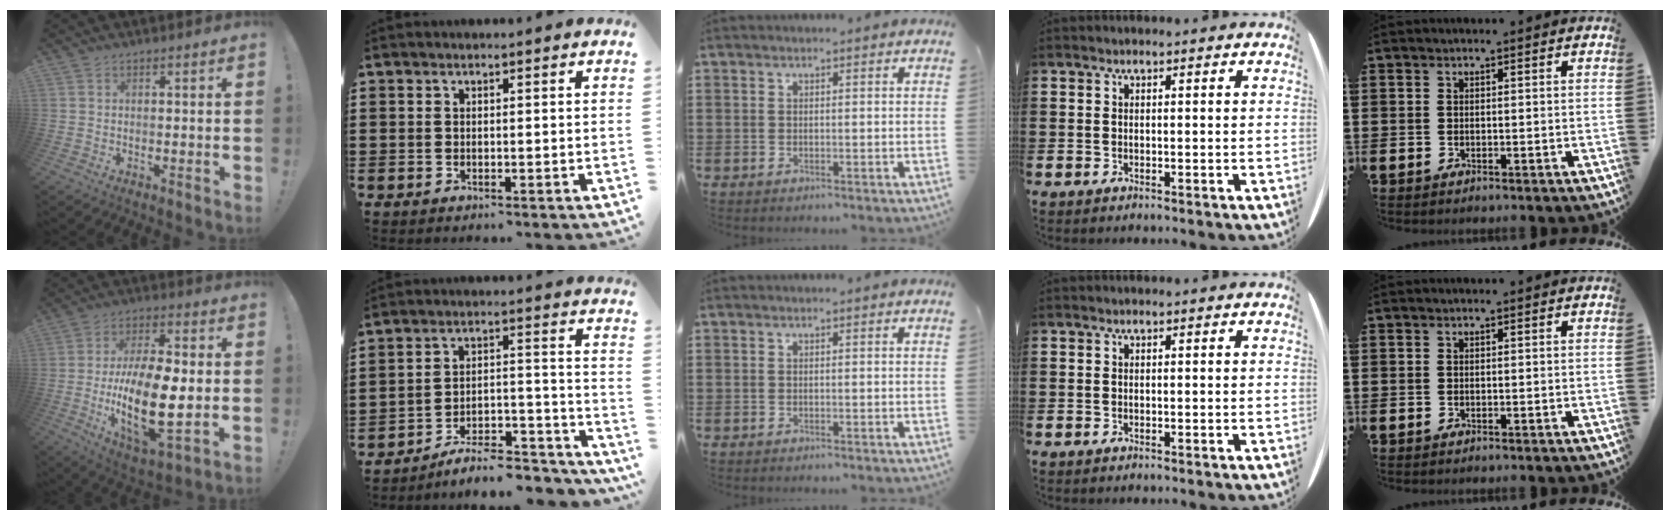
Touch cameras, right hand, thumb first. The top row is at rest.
{"thumb": {"total": 20.8, "force": [-2.5, 8.7, 18.7], "torque": [-0.351, -0.008, -0.041]}, "index": {"total": 7.6, "force": [-6.8, 1.2, 3.1], "torque": [-0.031, 0.017, -0.125]}}